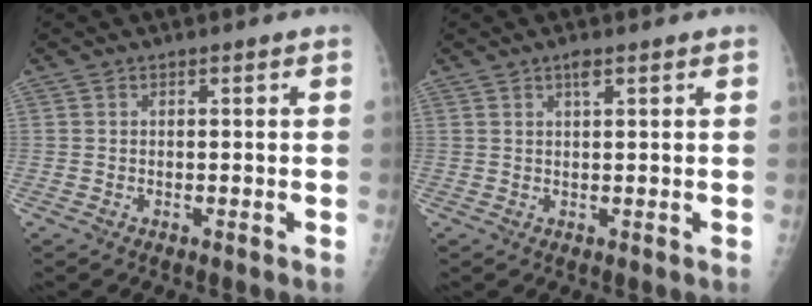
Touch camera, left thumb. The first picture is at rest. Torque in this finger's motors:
{"motor_torque": [-0.17, -0.23, 0.51, -0.10, 0.10]}